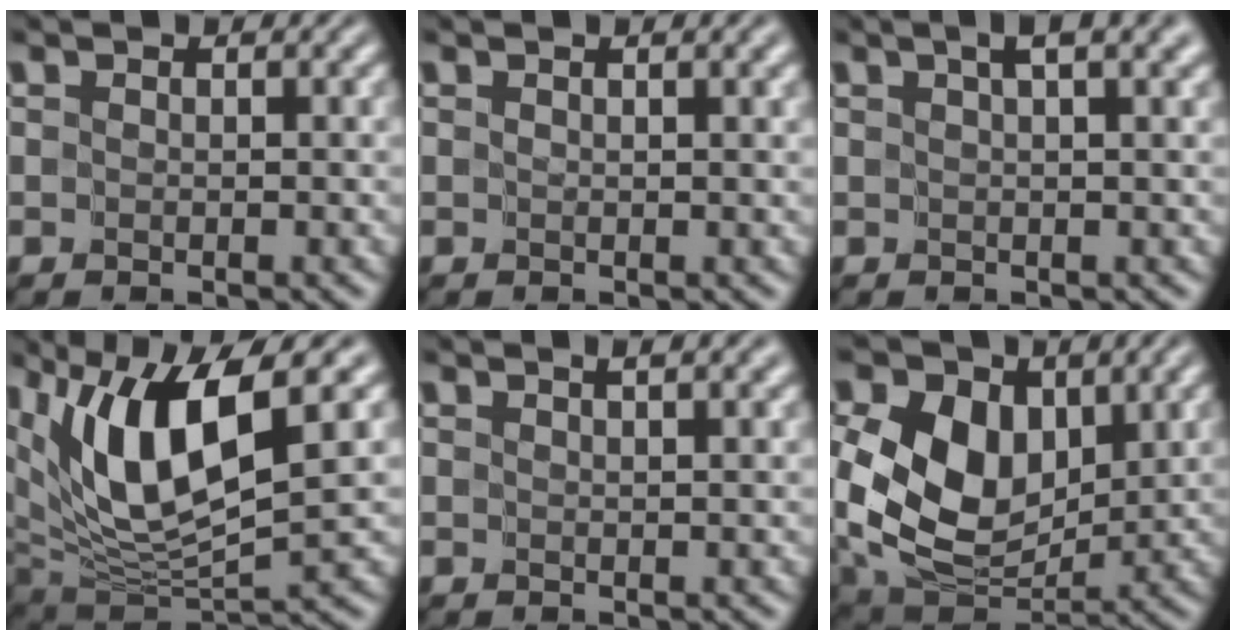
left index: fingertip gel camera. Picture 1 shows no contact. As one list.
[{"total": 2.8, "force": [1.5, 0.9, 2.2], "torque": [-0.019, 0.003, 0.010]}, {"total": 4.2, "force": [2.6, 1.1, 3.1], "torque": [-0.035, 0.007, 0.026]}, {"total": 9.4, "force": [3.3, 3.4, 8.2], "torque": [-0.151, -0.009, 0.060]}, {"total": 4.4, "force": [2.8, 1.8, 2.9], "torque": [-0.013, 0.019, 0.014]}, {"total": 11.1, "force": [2.1, 7.7, 7.6], "torque": [-0.173, -0.014, 0.041]}]